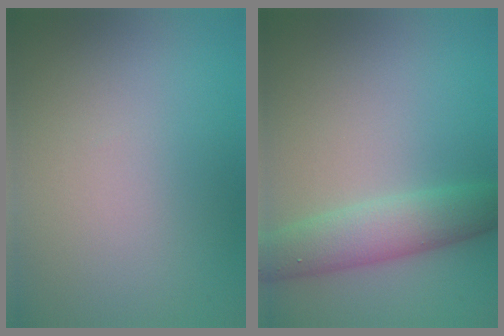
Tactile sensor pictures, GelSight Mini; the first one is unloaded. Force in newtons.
{"total": 4.4, "press": 4.4, "slide": 0.1}